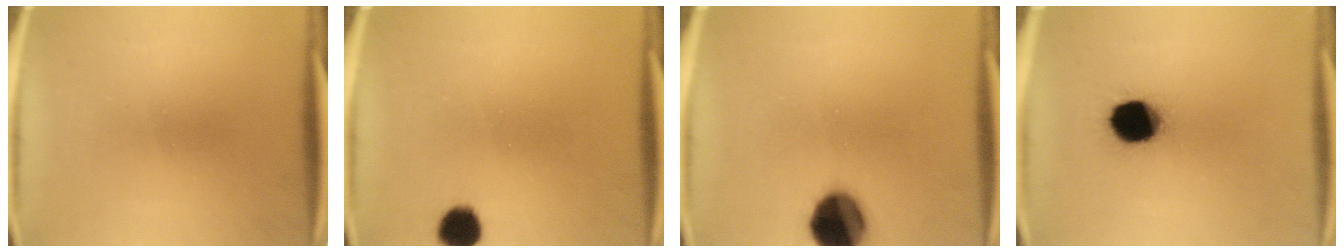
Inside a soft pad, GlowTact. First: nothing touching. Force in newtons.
{"total": 5.5}
{"total": 13.5}
{"total": 12.7}